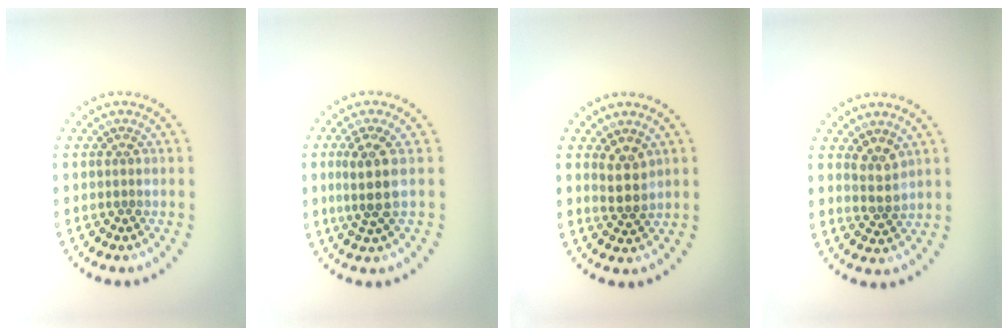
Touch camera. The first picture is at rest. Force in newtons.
{"total": 2.9, "press": 2.4, "slide": 1.7}
{"total": 2.5, "press": 2.3, "slide": 1.1}
{"total": 1.8, "press": 1.7, "slide": 0.6}